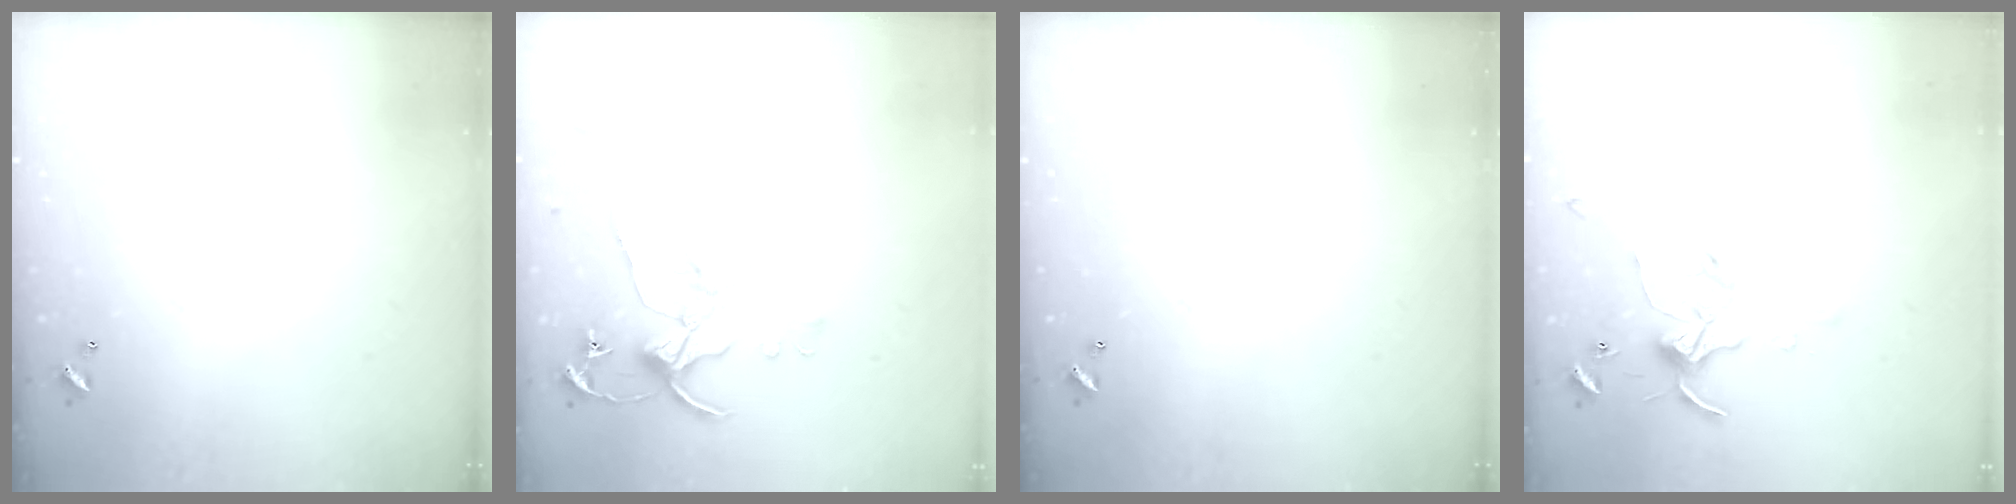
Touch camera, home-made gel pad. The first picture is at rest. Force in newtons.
{"total": 0.8, "press": 0.7, "slide": 0.3}
{"total": 0.0}
{"total": 1.8, "press": 1.8, "slide": 0.2}